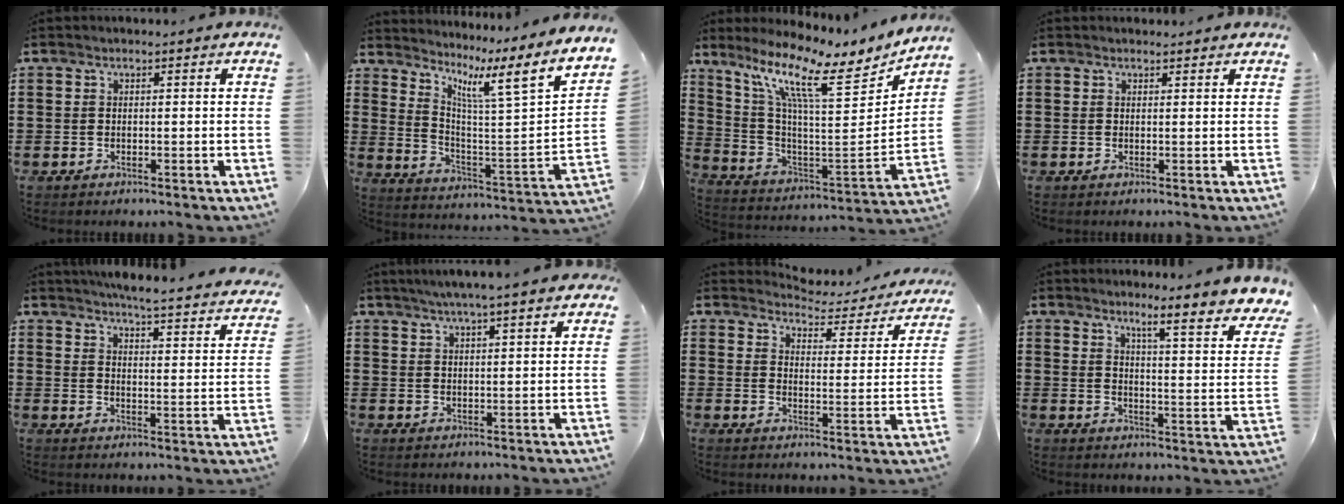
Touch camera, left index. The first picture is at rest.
{"total": 7.9, "force": [5.1, -0.2, 6.1], "torque": [-0.116, -0.060, 0.062]}
{"total": 11.6, "force": [8.7, 1.3, 7.6], "torque": [-0.177, -0.070, 0.138]}
{"total": 0.6, "force": [0.5, 0.2, 0.0], "torque": [-0.001, 0.002, 0.010]}
{"total": 4.7, "force": [4.5, -0.4, 1.3], "torque": [-0.039, -0.042, 0.071]}
{"total": 3.9, "force": [3.3, 0.1, 2.1], "torque": [-0.048, -0.001, 0.059]}
{"total": 3.7, "force": [3.7, 0.6, 0.3], "torque": [-0.023, -0.029, 0.058]}
{"total": 5.7, "force": [4.7, -0.7, 3.1], "torque": [-0.055, -0.051, 0.066]}